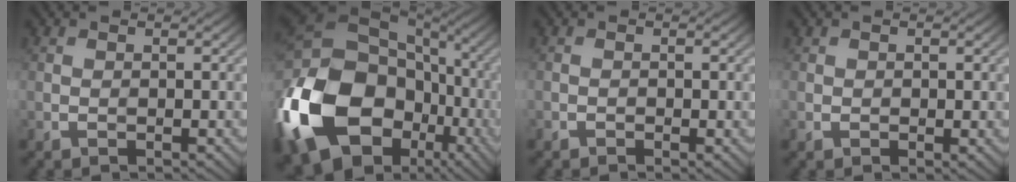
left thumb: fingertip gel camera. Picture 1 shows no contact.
{"total": 21.5, "force": [-6.0, 16.3, 12.6], "torque": [-0.337, -0.012, -0.108]}
{"total": 0.6, "force": [-0.3, 0.3, 0.5], "torque": [-0.006, 0.001, -0.005]}
{"total": 1.1, "force": [0.0, 0.9, 0.6], "torque": [-0.008, -0.003, 0.002]}